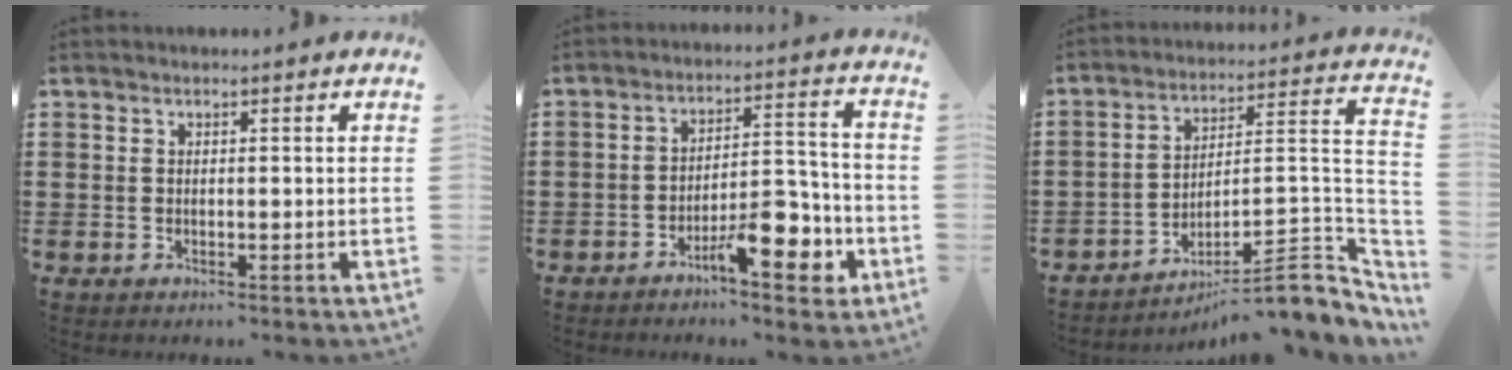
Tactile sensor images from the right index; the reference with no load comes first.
{"total": 9.4, "force": [-5.3, 3.1, 7.1], "torque": [-0.089, 0.009, -0.087]}
{"total": 8.2, "force": [-5.5, 1.7, 5.8], "torque": [-0.083, -0.004, -0.112]}